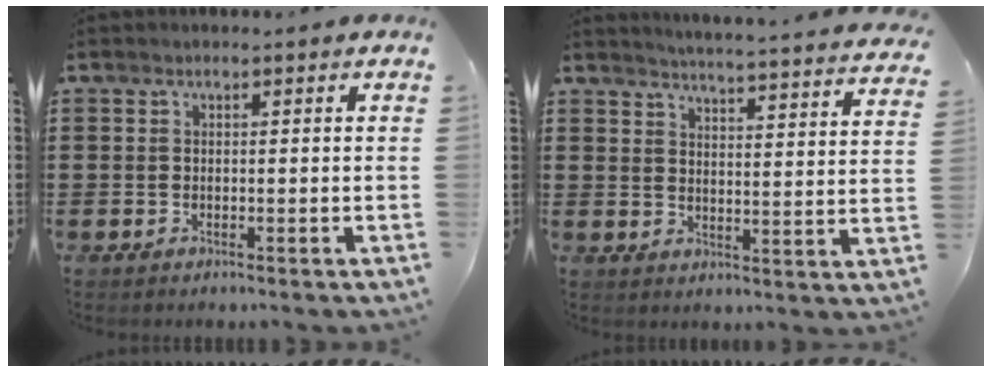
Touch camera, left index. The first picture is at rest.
{"total": 4.1, "force": [4.0, -0.8, 0.5], "torque": [-0.029, -0.037, 0.064]}